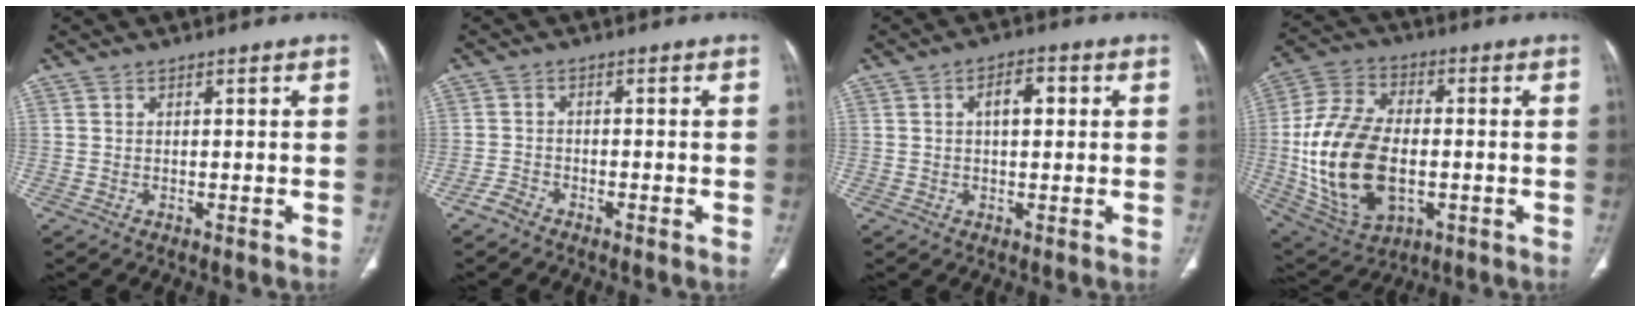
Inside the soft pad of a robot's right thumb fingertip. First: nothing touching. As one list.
[{"total": 2.0, "force": [-1.8, 0.6, 0.7], "torque": [-0.016, -0.001, -0.040]}, {"total": 4.7, "force": [1.0, 2.5, 3.9], "torque": [-0.049, 0.010, 0.011]}, {"total": 21.2, "force": [-2.2, 12.8, 16.7], "torque": [-0.326, 0.006, -0.026]}]